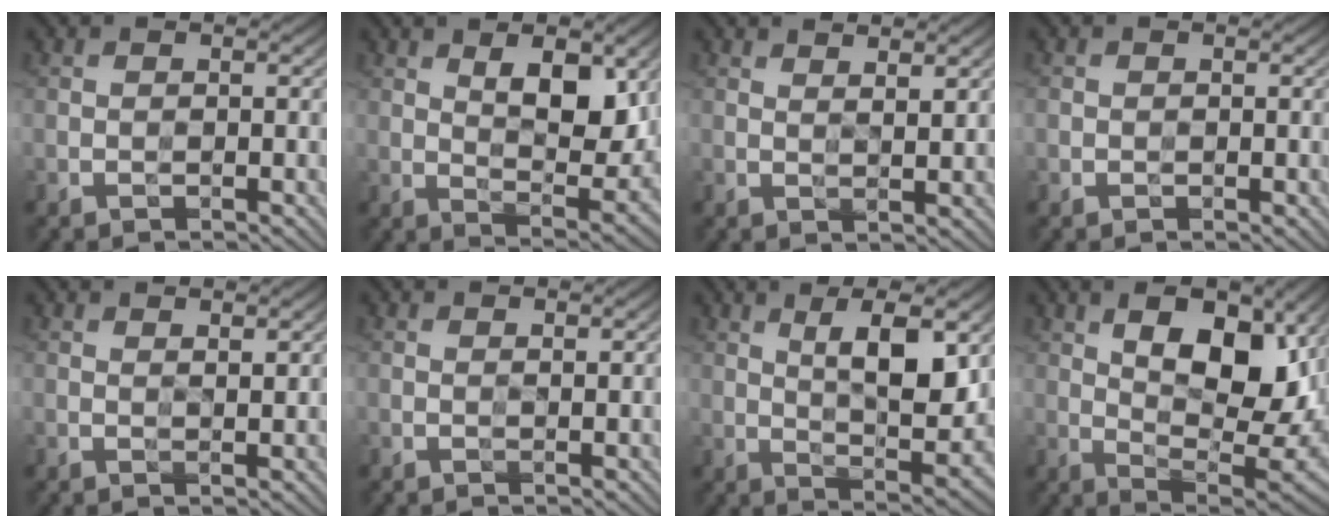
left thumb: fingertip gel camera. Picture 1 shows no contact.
{"total": 8.8, "force": [3.9, 3.8, 6.9], "torque": [-0.118, -0.008, 0.071]}
{"total": 2.8, "force": [2.6, 0.1, 1.1], "torque": [-0.021, -0.005, 0.046]}
{"total": 1.3, "force": [0.0, 1.2, 0.5], "torque": [-0.010, 0.000, 0.000]}
{"total": 1.8, "force": [1.7, 0.0, 0.5], "torque": [-0.015, -0.001, 0.028]}
{"total": 0.8, "force": [0.8, -0.3, 0.0], "torque": [0.000, 0.003, 0.011]}
{"total": 9.0, "force": [3.5, 2.5, 7.9], "torque": [-0.143, -0.005, 0.065]}
{"total": 13.9, "force": [5.3, 6.0, 11.4], "torque": [-0.182, 0.008, 0.092]}